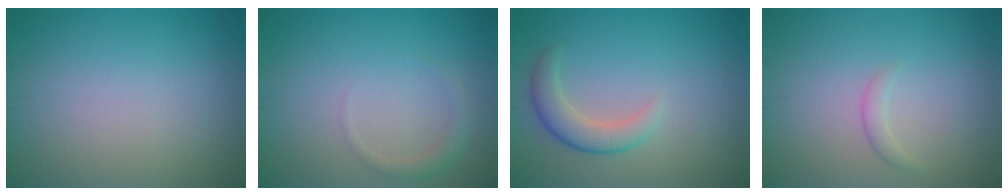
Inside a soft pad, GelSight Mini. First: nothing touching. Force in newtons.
{"total": 1.3, "press": 1.3, "slide": 0.1}
{"total": 2.9, "press": 2.9, "slide": 0.2}
{"total": 1.0, "press": 1.0, "slide": 0.1}